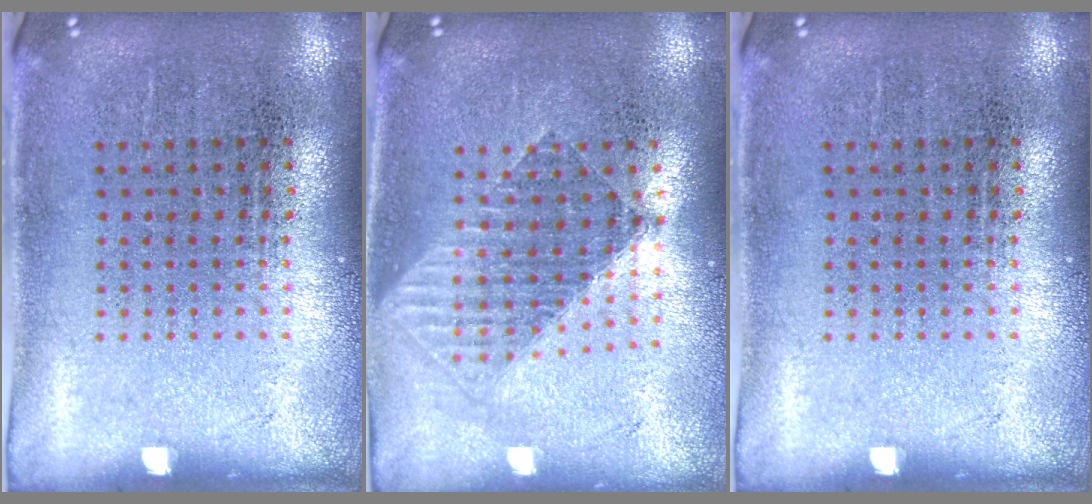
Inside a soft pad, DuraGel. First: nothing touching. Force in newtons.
{"total": 1.5, "press": 1.3, "slide": 0.8}
{"total": 0.0}